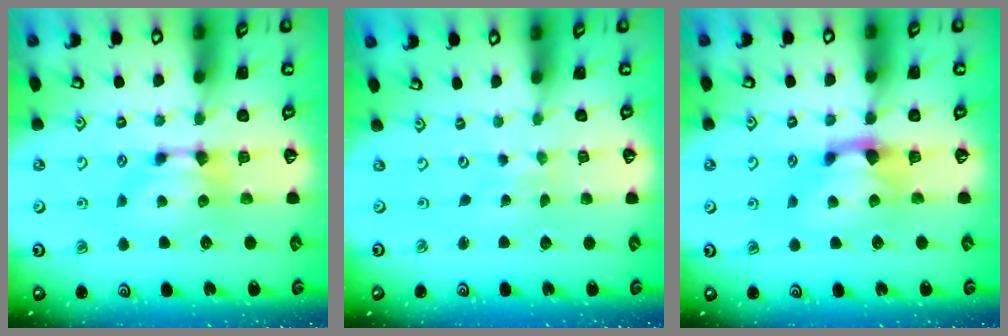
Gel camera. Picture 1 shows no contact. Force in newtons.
{"total": 5.8, "press": 5.8, "slide": 0.2}
{"total": 1.3, "press": 0.5, "slide": 1.2}